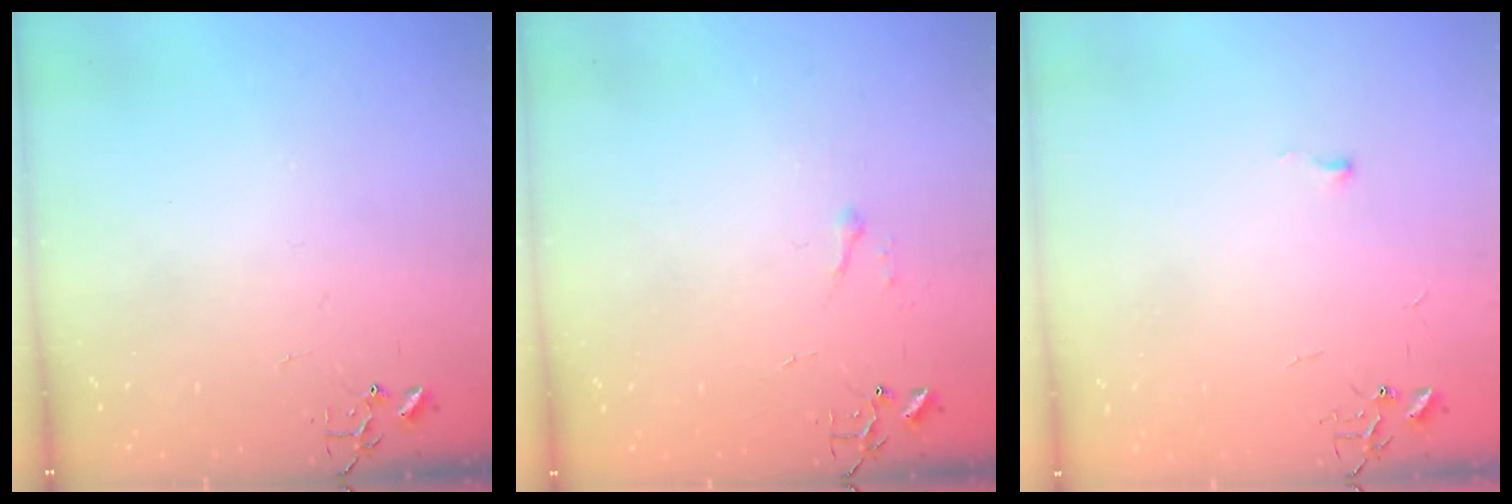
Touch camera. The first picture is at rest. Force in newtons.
{"total": 3.9, "press": 3.9, "slide": 0.6}
{"total": 3.0, "press": 2.9, "slide": 0.4}